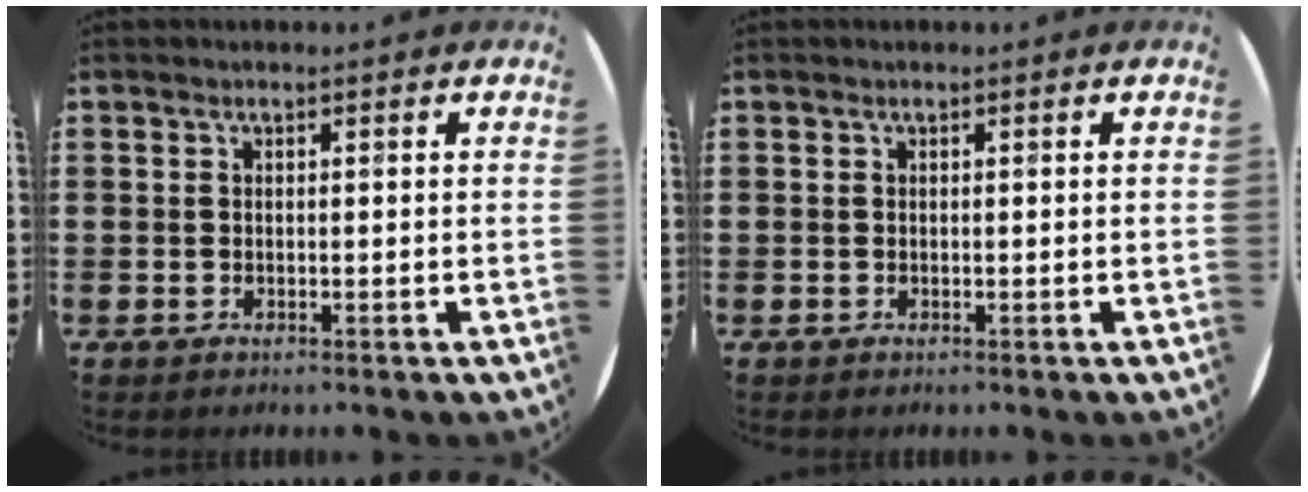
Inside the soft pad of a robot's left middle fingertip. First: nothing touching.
{"total": 0.0}